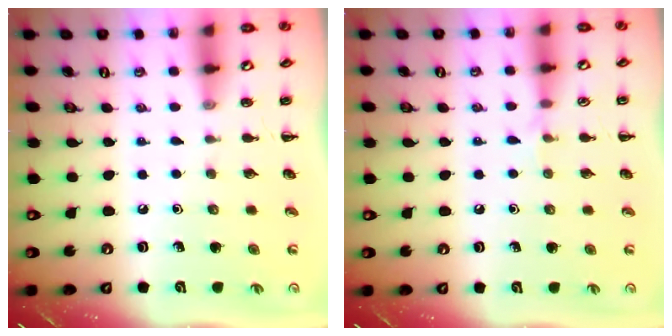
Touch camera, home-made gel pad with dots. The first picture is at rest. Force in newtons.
{"total": 4.1, "press": 3.9, "slide": 1.5}